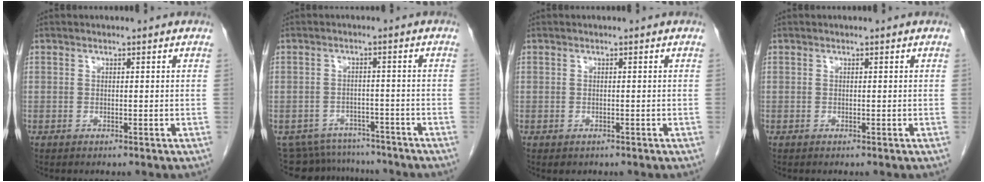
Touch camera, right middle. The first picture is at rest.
{"total": 9.9, "force": [-9.4, 3.1, 0.2], "torque": [-0.003, 0.016, -0.123]}
{"total": 0.9, "force": [-0.6, 0.6, 0.3], "torque": [-0.006, 0.000, -0.003]}
{"total": 0.0}